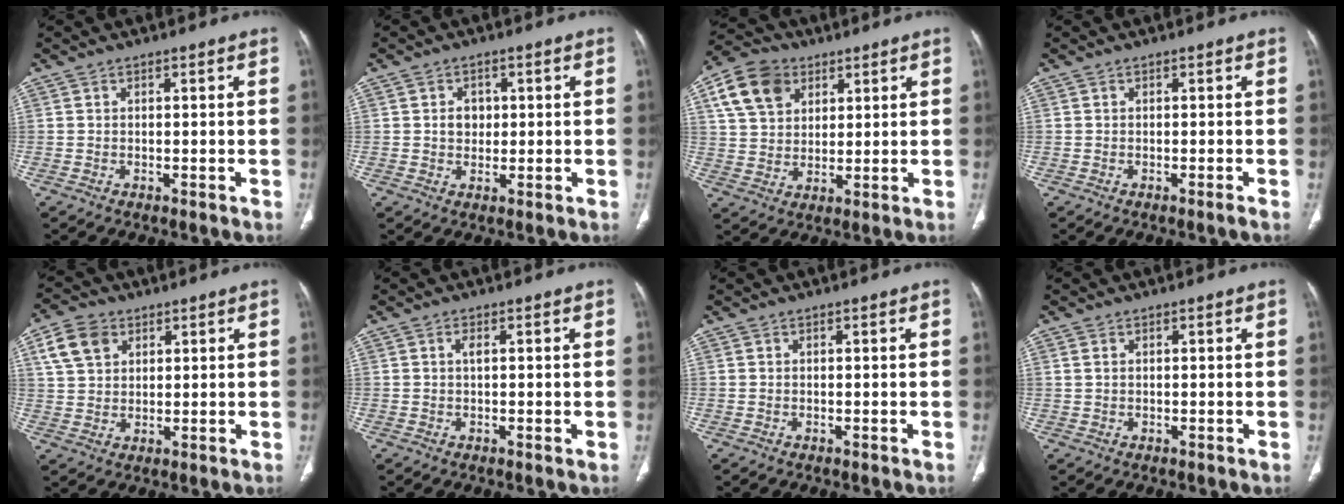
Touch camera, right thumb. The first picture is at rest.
{"total": 3.3, "force": [0.5, 2.8, 1.7], "torque": [-0.008, 0.002, 0.008]}
{"total": 11.6, "force": [5.3, 8.5, 6.0], "torque": [-0.096, -0.004, 0.099]}
{"total": 0.6, "force": [-0.4, -0.2, 0.4], "torque": [-0.009, -0.001, -0.007]}
{"total": 7.6, "force": [3.5, 5.5, 4.0], "torque": [-0.059, -0.003, 0.068]}
{"total": 1.7, "force": [0.3, 0.6, 1.6], "torque": [-0.030, 0.000, 0.004]}
{"total": 0.0}
{"total": 1.1, "force": [0.5, 0.7, 0.7], "torque": [-0.019, 0.004, 0.015]}